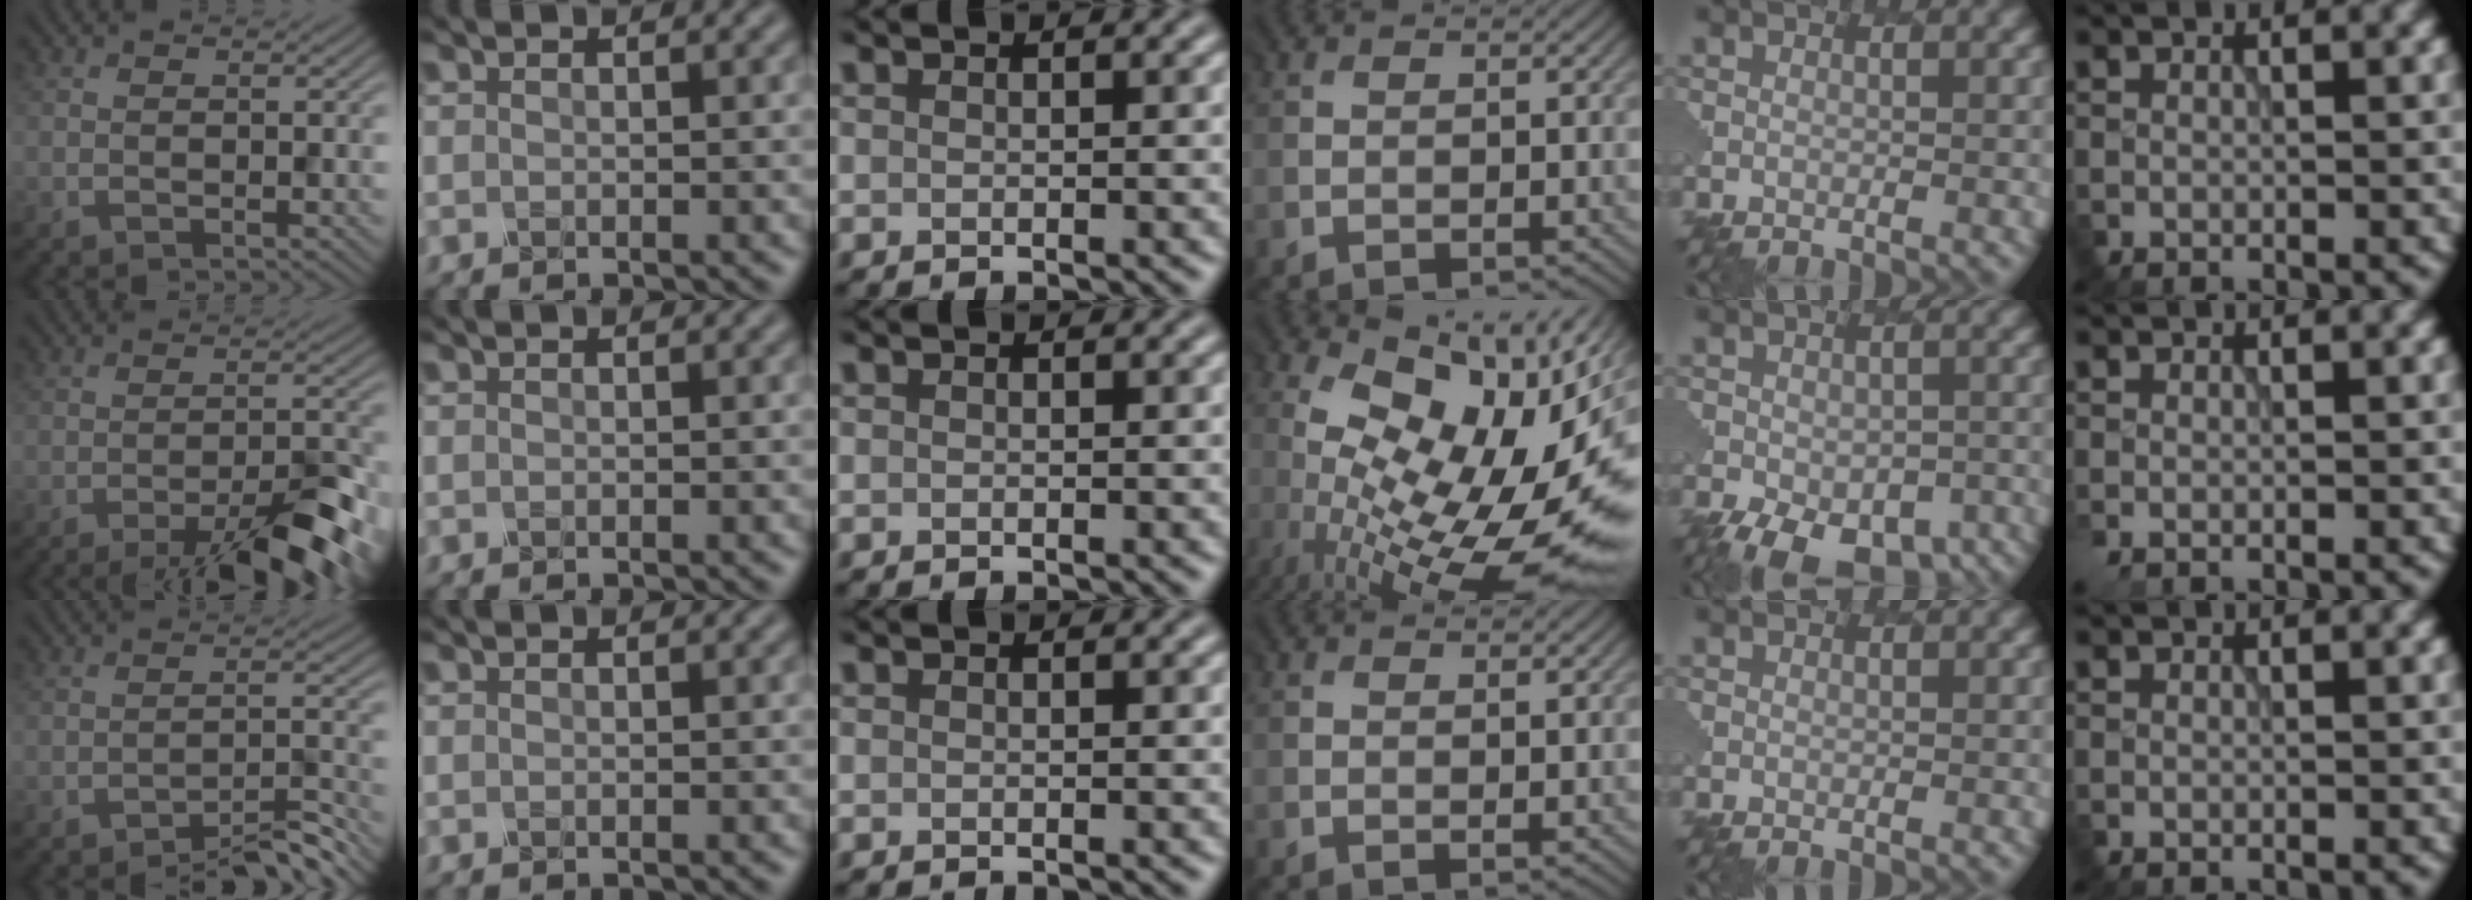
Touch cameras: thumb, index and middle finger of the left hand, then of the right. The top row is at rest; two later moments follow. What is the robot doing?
{"motion": "dispense", "object": "toothpaste"}